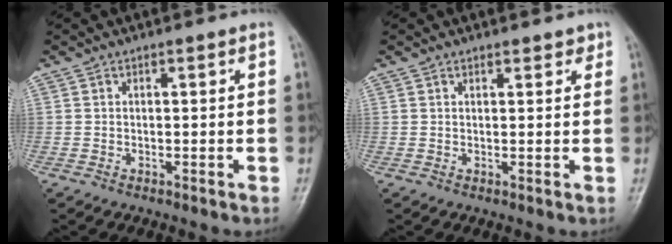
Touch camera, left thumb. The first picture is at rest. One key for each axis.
{"total": 1.6, "fx": 1.3, "fy": 0.7, "fz": 0.6, "tx": 0.002, "ty": -0.006, "tz": 0.013}